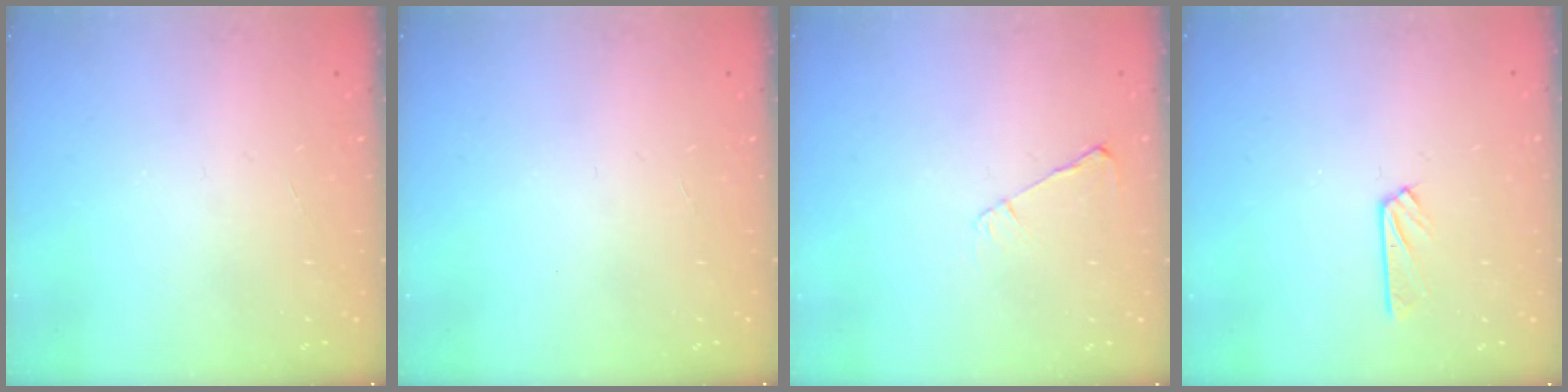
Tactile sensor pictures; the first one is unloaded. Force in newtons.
{"total": 0.0}
{"total": 3.9, "press": 3.9, "slide": 0.6}
{"total": 2.6, "press": 2.5, "slide": 0.3}